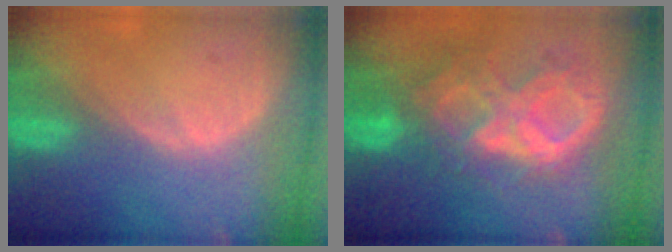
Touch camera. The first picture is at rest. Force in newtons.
{"total": 10.2, "press": 8.7, "slide": 5.3}